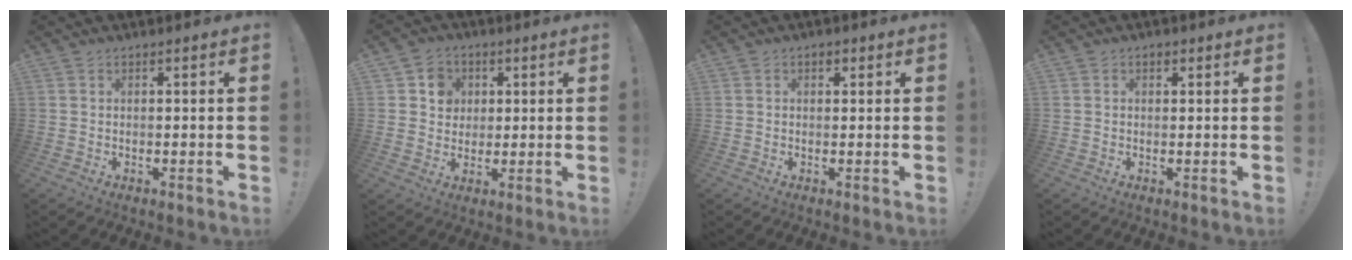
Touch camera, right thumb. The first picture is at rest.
{"total": 7.8, "force": [2.3, 7.2, 1.8], "torque": [-0.018, -0.013, 0.047]}
{"total": 1.3, "force": [0.7, 0.9, 0.8], "torque": [-0.004, -0.002, 0.009]}
{"total": 1.1, "force": [0.6, 0.7, 0.6], "torque": [-0.008, -0.001, 0.010]}